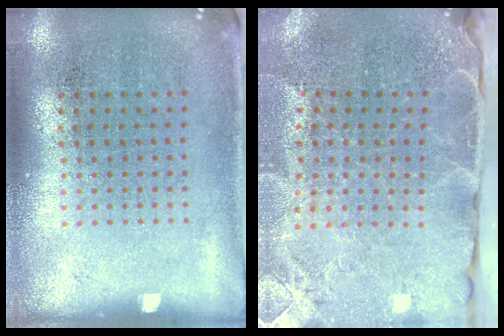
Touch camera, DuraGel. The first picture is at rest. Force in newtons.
{"total": 3.9, "press": 3.2, "slide": 2.1}